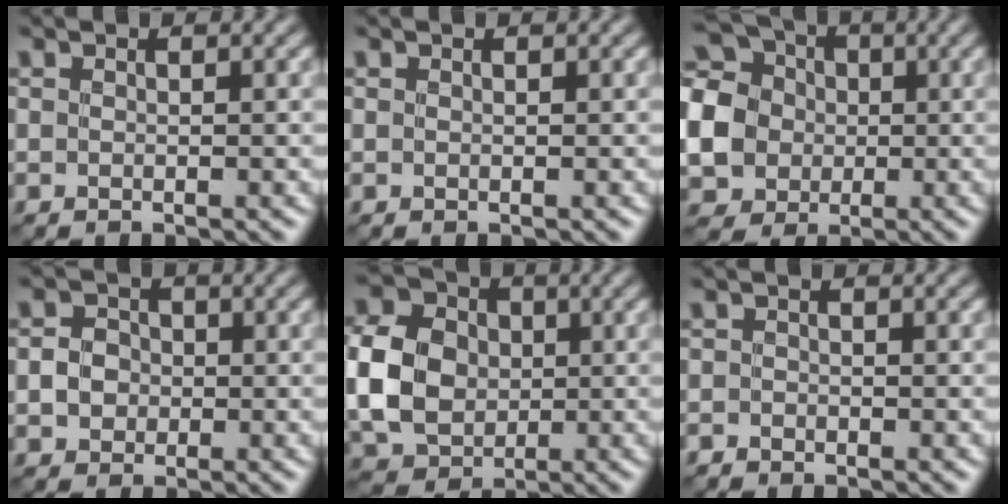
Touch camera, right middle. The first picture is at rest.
{"total": 0.0}
{"total": 10.7, "force": [-1.0, 9.4, 4.9], "torque": [-0.137, 0.002, -0.046]}
{"total": 2.3, "force": [-0.4, 2.0, 1.0], "torque": [-0.014, 0.001, -0.011]}
{"total": 8.0, "force": [-0.1, 6.5, 4.7], "torque": [-0.111, 0.010, -0.009]}
{"total": 0.8, "force": [-0.6, 0.4, 0.1], "torque": [0.000, -0.003, -0.012]}